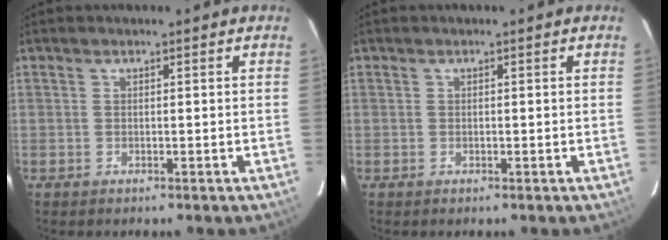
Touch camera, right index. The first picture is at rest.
{"total": 0.0}